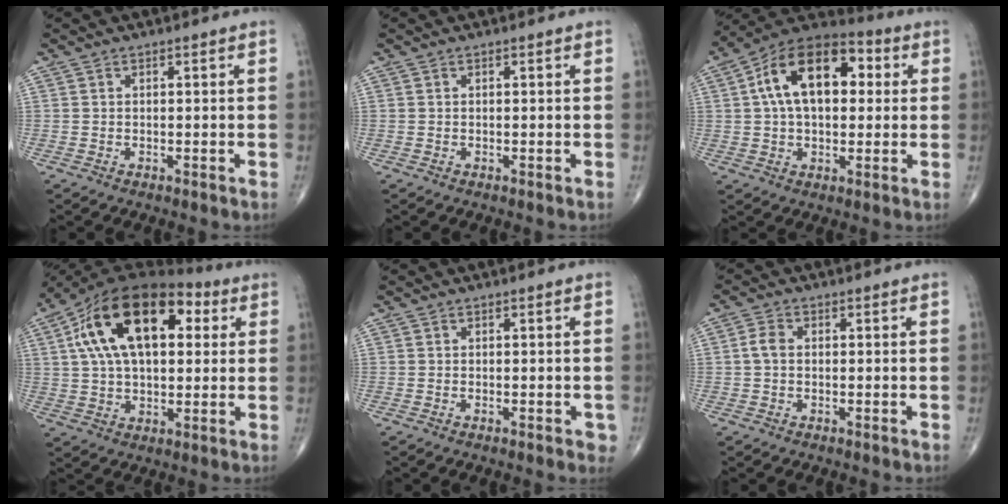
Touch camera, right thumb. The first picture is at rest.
{"total": 0.0}
{"total": 17.7, "force": [3.6, 10.4, 13.9], "torque": [-0.207, 0.026, 0.050]}
{"total": 22.5, "force": [6.5, 12.3, 17.6], "torque": [-0.295, 0.023, 0.100]}
{"total": 1.7, "force": [-0.5, 0.8, 1.4], "torque": [-0.011, 0.000, -0.006]}
{"total": 2.7, "force": [0.0, 1.9, 1.9], "torque": [-0.039, 0.006, -0.005]}